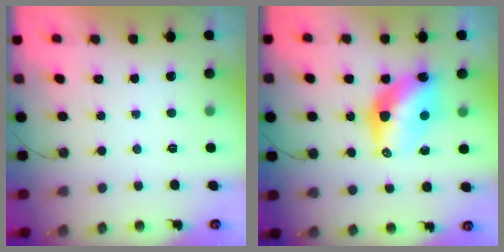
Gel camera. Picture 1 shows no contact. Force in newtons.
{"total": 12.4, "press": 12.3, "slide": 1.2}